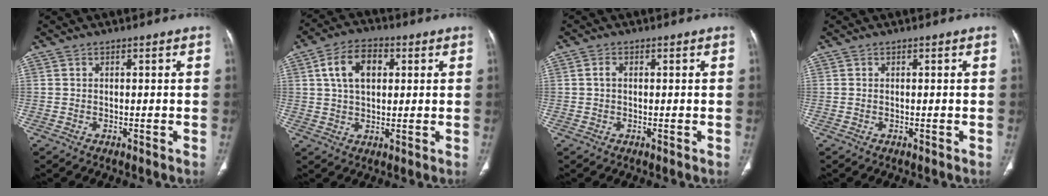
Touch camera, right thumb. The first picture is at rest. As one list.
[{"total": 9.3, "force": [2.6, 5.9, 6.7], "torque": [-0.107, 0.008, 0.043]}, {"total": 1.3, "force": [0.1, 0.9, 1.0], "torque": [-0.018, 0.004, 0.001]}, {"total": 0.0}]